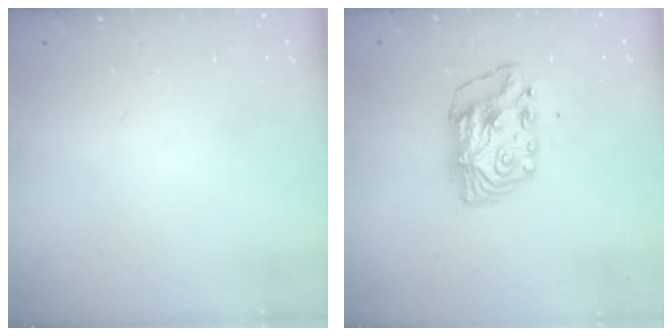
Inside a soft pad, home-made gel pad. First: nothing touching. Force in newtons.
{"total": 7.0, "press": 7.0, "slide": 0.6}